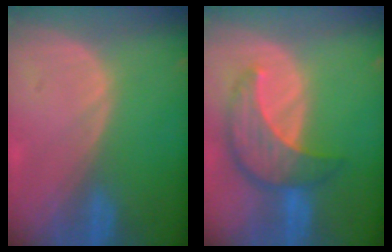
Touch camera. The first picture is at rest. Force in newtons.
{"total": 8.2, "press": 7.6, "slide": 3.3}